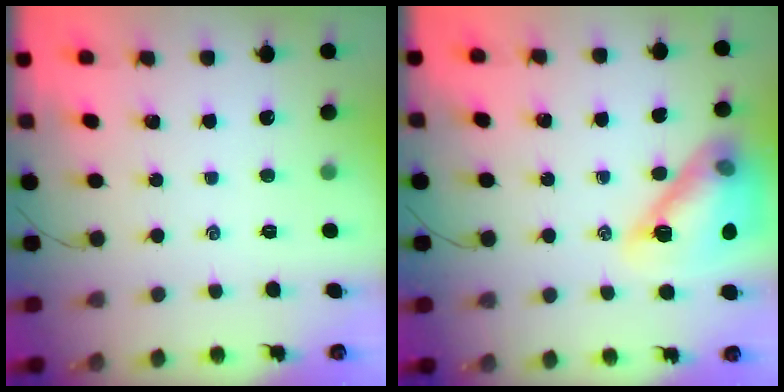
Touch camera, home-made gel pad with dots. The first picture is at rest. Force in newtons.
{"total": 16.4, "press": 16.4, "slide": 1.2}